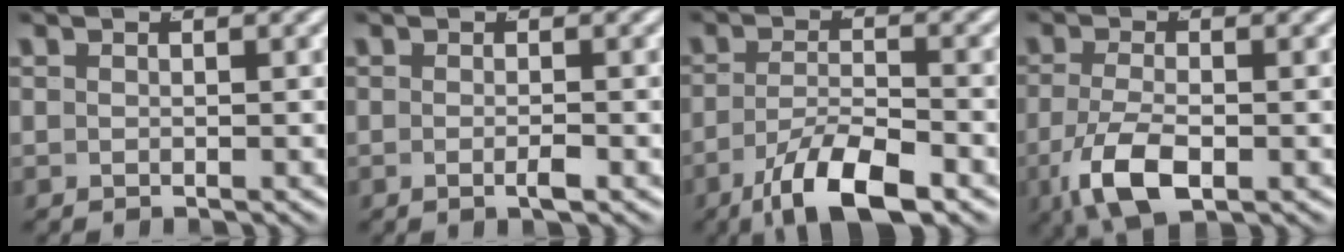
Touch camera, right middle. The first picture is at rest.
{"total": 1.1, "force": [-0.7, 0.0, 0.9], "torque": [-0.014, -0.002, -0.012]}
{"total": 6.6, "force": [-4.1, 1.6, 4.8], "torque": [-0.075, -0.018, -0.060]}
{"total": 5.4, "force": [-2.1, 2.4, 4.3], "torque": [-0.093, -0.030, -0.019]}